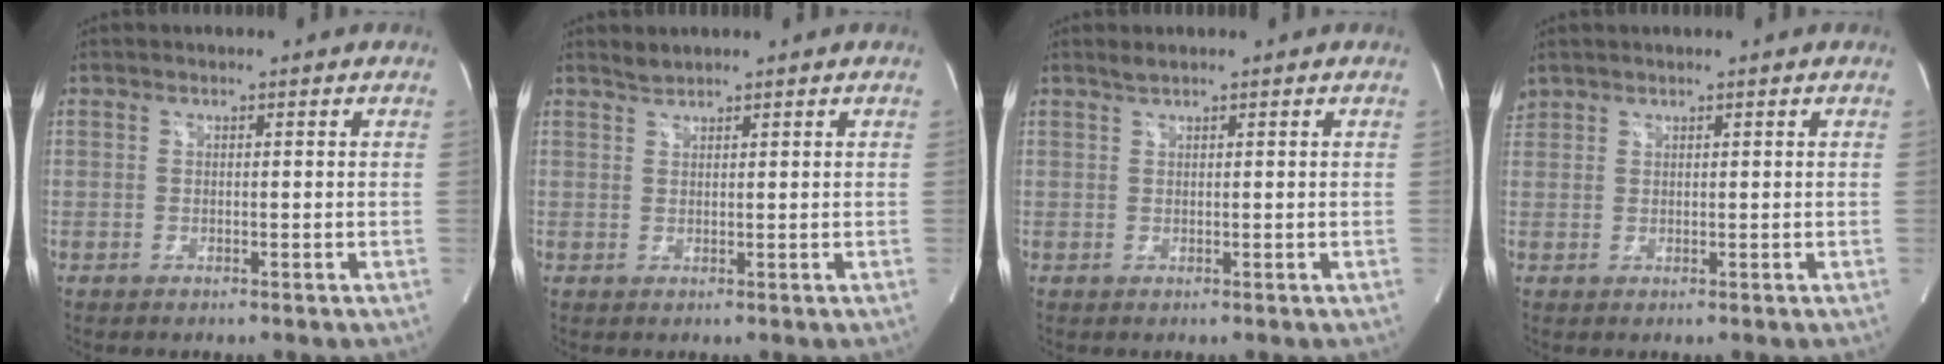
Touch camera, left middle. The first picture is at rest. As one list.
[{"total": 1.2, "force": [1.2, 0.0, 0.0], "torque": [-0.008, 0.002, 0.027]}, {"total": 0.9, "force": [0.9, -0.1, 0.3], "torque": [-0.012, 0.003, 0.021]}, {"total": 1.5, "force": [1.3, 0.7, 0.0], "torque": [-0.005, 0.015, 0.028]}]